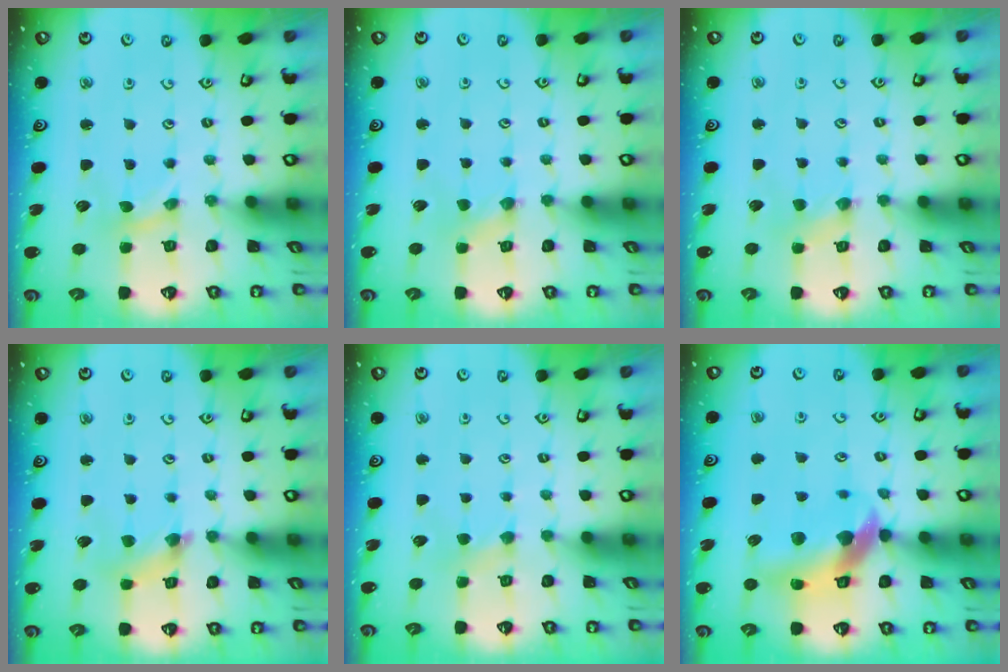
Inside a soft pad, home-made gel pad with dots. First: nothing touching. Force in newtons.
{"total": 0.0}
{"total": 1.9, "press": 1.9, "slide": 0.3}
{"total": 3.0, "press": 3.0, "slide": 0.4}
{"total": 2.3, "press": 2.3, "slide": 0.3}
{"total": 13.0, "press": 12.9, "slide": 1.8}